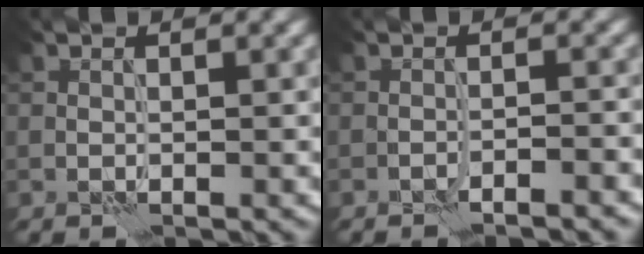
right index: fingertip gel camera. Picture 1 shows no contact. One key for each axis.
{"total": 2.2, "fx": -1.9, "fy": 0.2, "fz": 1.0, "tx": -0.015, "ty": 0.013, "tz": -0.032}